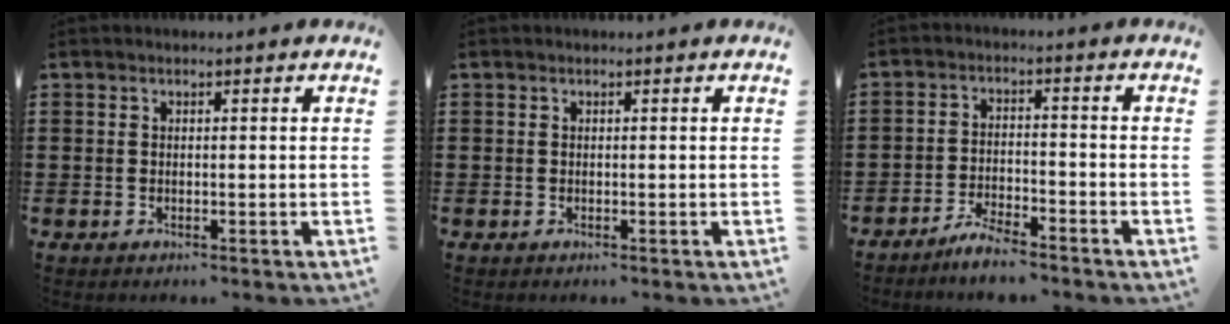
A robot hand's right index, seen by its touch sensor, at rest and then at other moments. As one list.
[{"total": 0.0}, {"total": 4.3, "force": [-4.1, 0.2, 1.2], "torque": [-0.031, 0.002, -0.082]}]